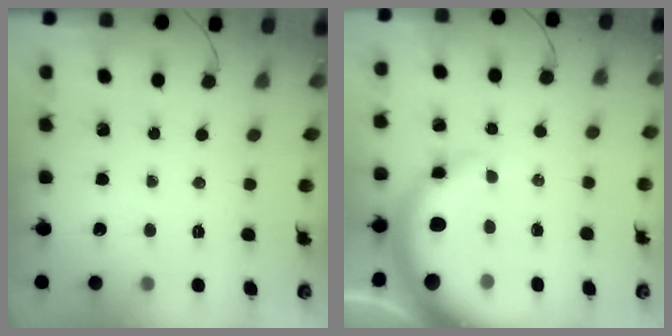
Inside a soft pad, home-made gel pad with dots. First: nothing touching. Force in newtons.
{"total": 10.0, "press": 9.6, "slide": 2.7}